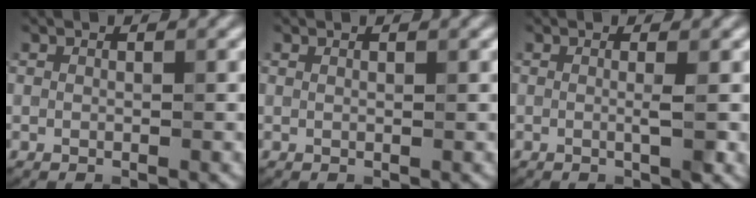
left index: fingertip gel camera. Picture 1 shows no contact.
{"total": 0.6, "force": [0.5, 0.1, 0.2], "torque": [-0.005, -0.004, 0.005]}
{"total": 1.5, "force": [0.0, 0.2, 1.5], "torque": [-0.026, -0.002, -0.005]}